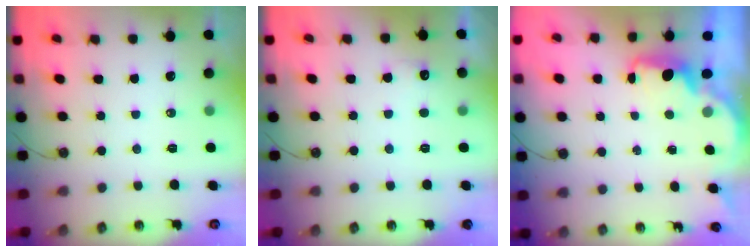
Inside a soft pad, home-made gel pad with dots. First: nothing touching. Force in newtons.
{"total": 6.0, "press": 5.9, "slide": 1.3}
{"total": 1.9, "press": 1.8, "slide": 0.7}